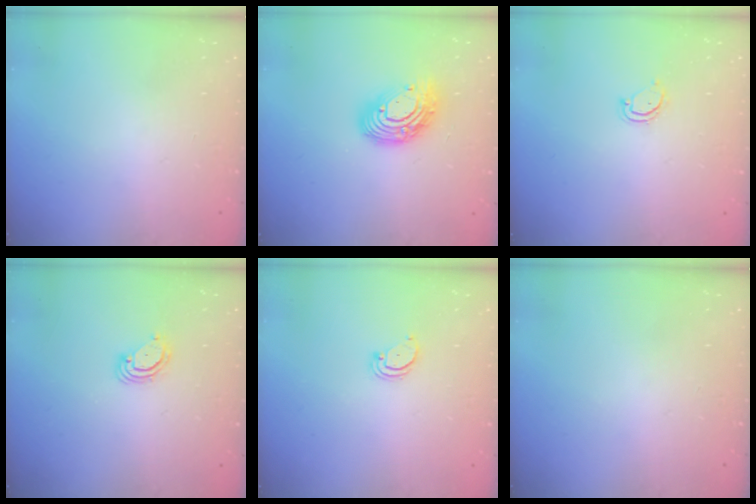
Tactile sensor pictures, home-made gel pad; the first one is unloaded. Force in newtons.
{"total": 12.4, "press": 12.4, "slide": 1.1}
{"total": 3.6, "press": 3.6, "slide": 0.2}
{"total": 3.5, "press": 3.5, "slide": 0.3}
{"total": 2.1, "press": 2.1, "slide": 0.2}
{"total": 0.0}